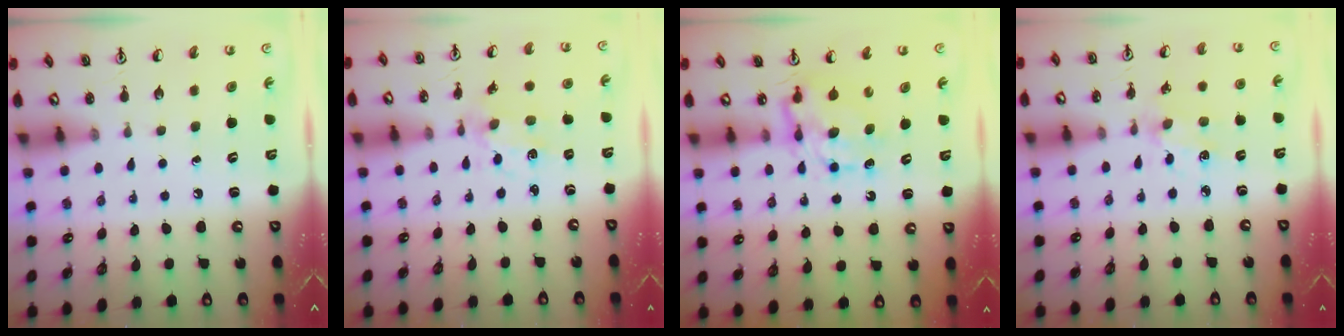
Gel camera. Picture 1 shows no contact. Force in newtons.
{"total": 2.9, "press": 2.9, "slide": 0.2}
{"total": 7.3, "press": 7.3, "slide": 0.3}
{"total": 3.4, "press": 3.4, "slide": 0.3}